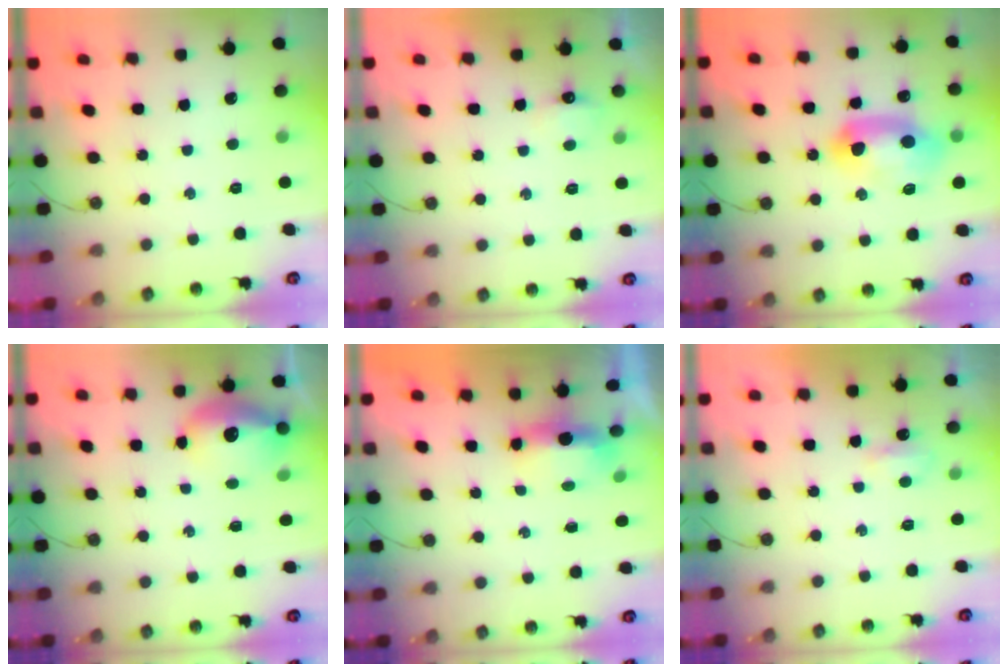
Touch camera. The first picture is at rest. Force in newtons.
{"total": 4.5, "press": 4.5, "slide": 0.6}
{"total": 14.2, "press": 14.2, "slide": 0.8}
{"total": 11.9, "press": 11.8, "slide": 1.0}
{"total": 5.1, "press": 4.9, "slide": 1.3}
{"total": 2.9, "press": 2.8, "slide": 0.6}